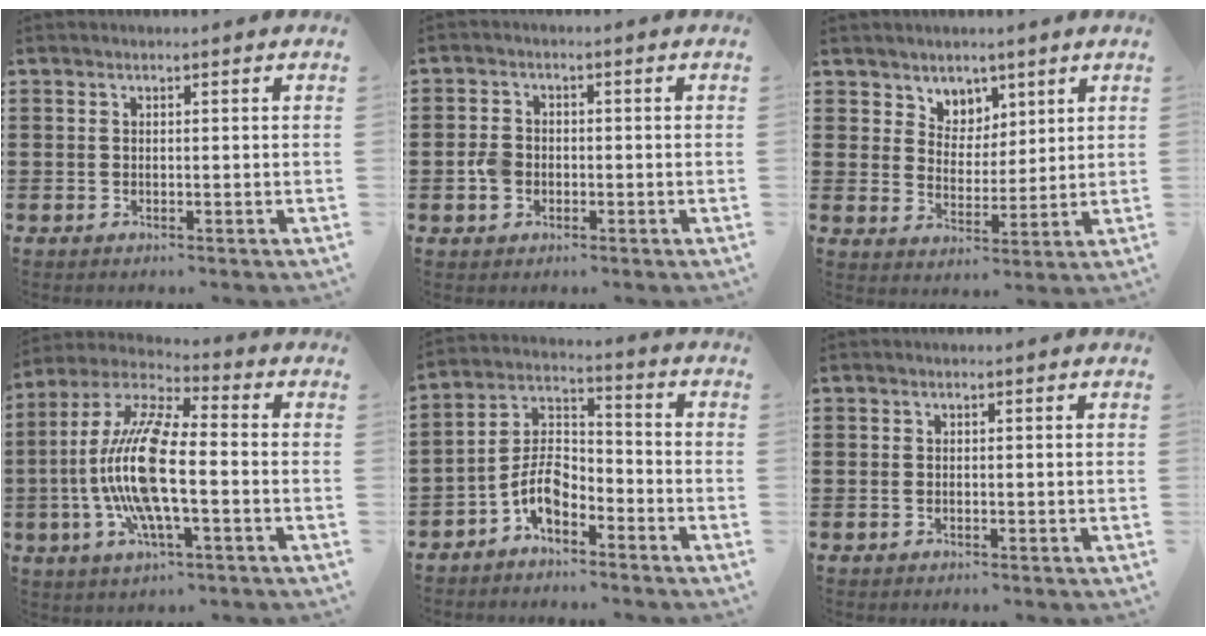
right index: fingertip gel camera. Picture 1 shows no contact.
{"total": 3.1, "force": [-0.9, 2.4, 1.8], "torque": [-0.050, 0.000, -0.021]}
{"total": 5.0, "force": [3.5, 3.5, -0.3], "torque": [-0.021, -0.001, 0.064]}
{"total": 13.5, "force": [-2.2, 3.6, 12.8], "torque": [-0.284, -0.016, -0.045]}
{"total": 7.0, "force": [-4.4, 3.4, 4.3], "torque": [-0.104, 0.004, -0.090]}
{"total": 0.5, "force": [-0.2, 0.3, 0.4], "torque": [-0.010, -0.001, -0.003]}